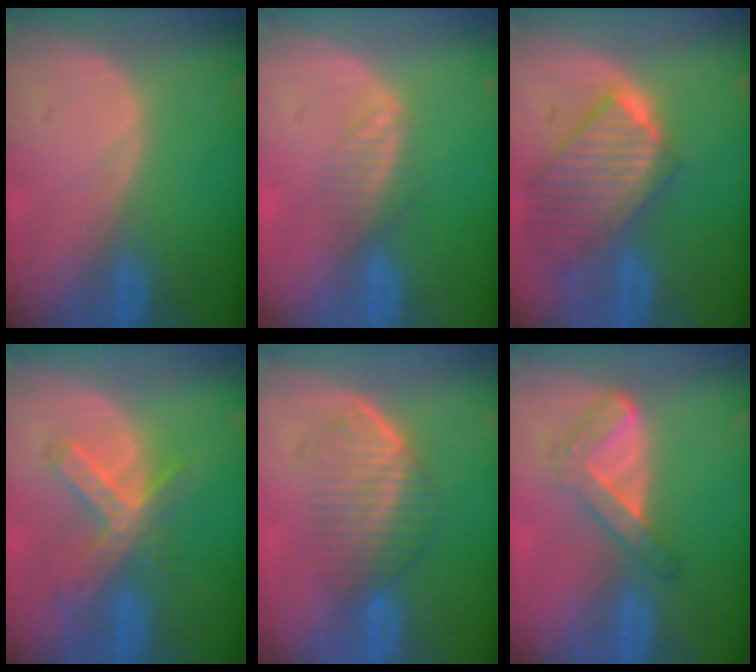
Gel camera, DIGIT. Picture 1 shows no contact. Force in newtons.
{"total": 2.3, "press": 2.3, "slide": 0.1}
{"total": 9.9, "press": 8.6, "slide": 4.8}
{"total": 6.6, "press": 5.8, "slide": 3.1}
{"total": 6.6, "press": 6.0, "slide": 2.7}
{"total": 5.4, "press": 4.7, "slide": 2.7}